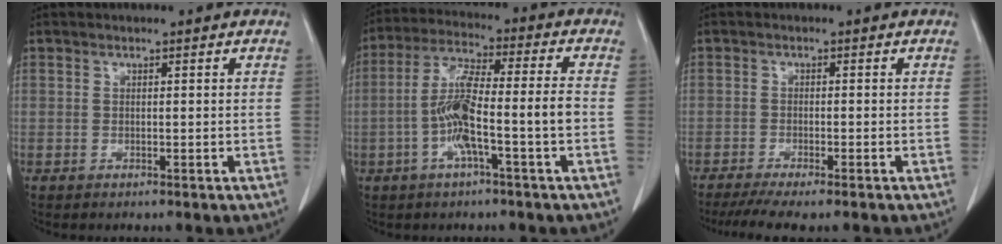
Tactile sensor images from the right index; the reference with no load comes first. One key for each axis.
{"total": 10.3, "fx": -2.7, "fy": 0.4, "fz": 9.9, "tx": -0.195, "ty": 0.016, "tz": -0.055}
{"total": 7.4, "fx": -6.1, "fy": 0.6, "fz": 4.2, "tx": -0.060, "ty": -0.012, "tz": -0.096}